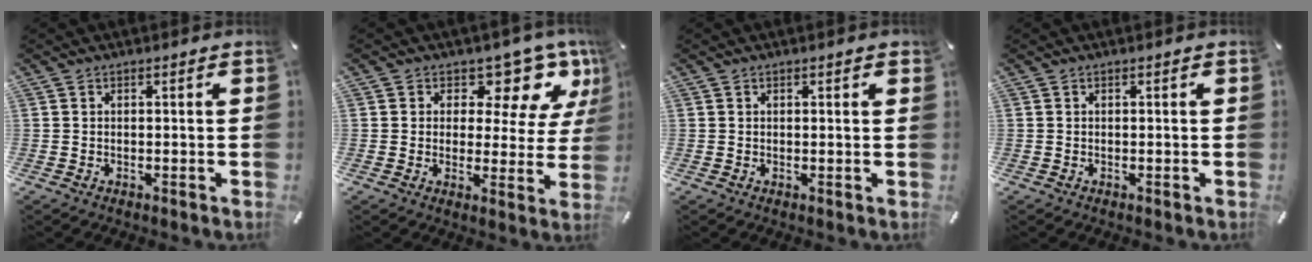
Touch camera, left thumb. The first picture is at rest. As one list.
[{"total": 10.8, "force": [7.2, 6.1, 5.3], "torque": [-0.070, -0.055, 0.125]}, {"total": 0.6, "force": [0.4, 0.2, 0.5], "torque": [-0.008, 0.002, 0.007]}, {"total": 0.0}]